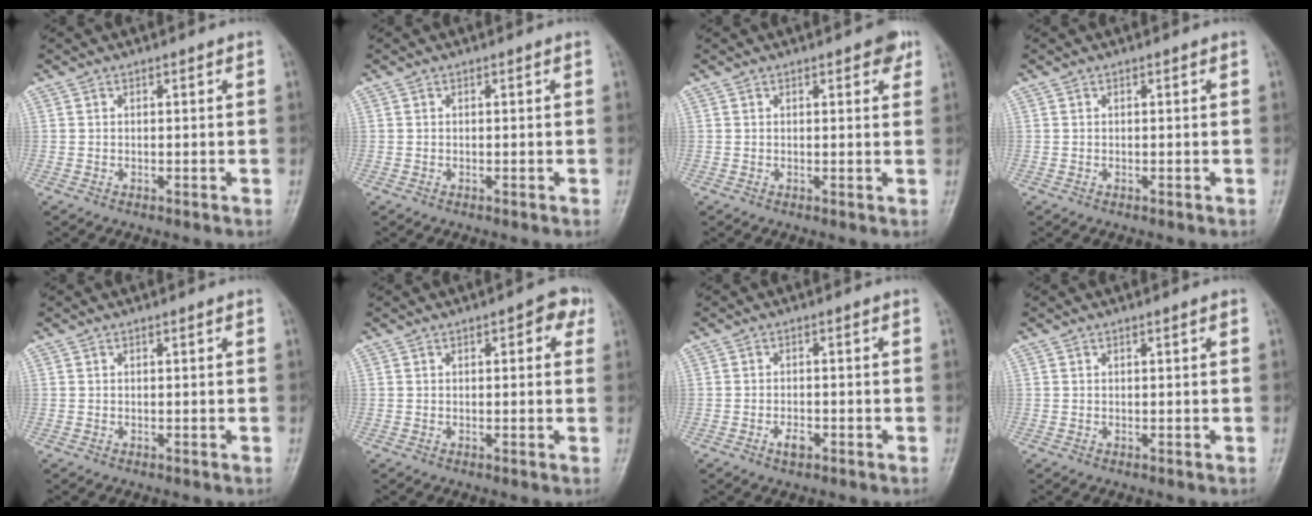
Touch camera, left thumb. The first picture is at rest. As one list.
[{"total": 0.0}, {"total": 3.3, "force": [1.9, 1.3, 2.4], "torque": [-0.017, -0.005, 0.019]}, {"total": 0.0}, {"total": 0.0}, {"total": 4.1, "force": [1.7, 1.8, 3.3], "torque": [-0.025, 0.001, 0.012]}, {"total": 2.2, "force": [-1.1, 1.2, 1.5], "torque": [-0.027, 0.004, -0.020]}, {"total": 0.7, "force": [0.3, 0.1, 0.6], "torque": [-0.009, 0.001, 0.004]}]